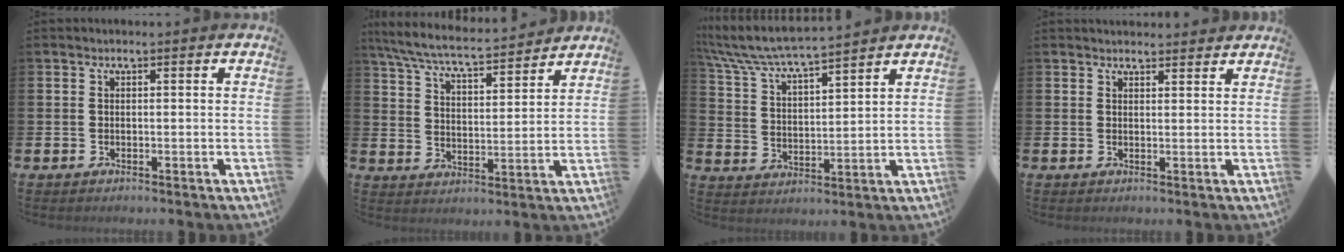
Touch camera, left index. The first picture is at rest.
{"total": 7.0, "force": [6.5, 0.7, 2.4], "torque": [-0.076, -0.044, 0.113]}
{"total": 6.6, "force": [6.3, 0.4, 1.8], "torque": [-0.068, -0.044, 0.109]}
{"total": 2.1, "force": [2.0, 0.5, 0.0], "torque": [0.006, -0.010, 0.036]}